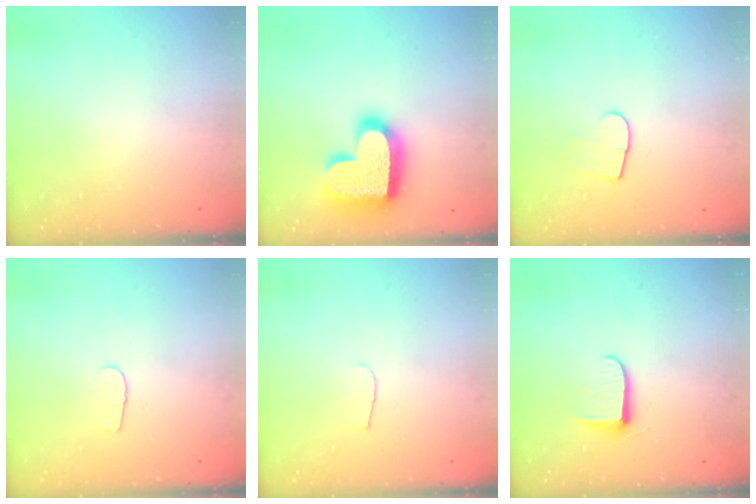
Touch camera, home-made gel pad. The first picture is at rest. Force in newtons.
{"total": 20.8, "press": 20.7, "slide": 1.5}
{"total": 7.3, "press": 7.3, "slide": 0.5}
{"total": 3.1, "press": 3.1, "slide": 0.3}
{"total": 4.3, "press": 4.2, "slide": 0.4}
{"total": 5.9, "press": 5.8, "slide": 0.8}